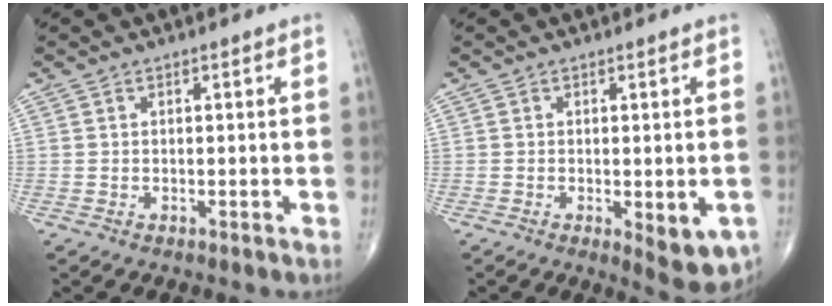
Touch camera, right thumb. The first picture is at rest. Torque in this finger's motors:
{"motor_torque": [-0.08, 0.26, 0.08, -0.06, 0.01]}